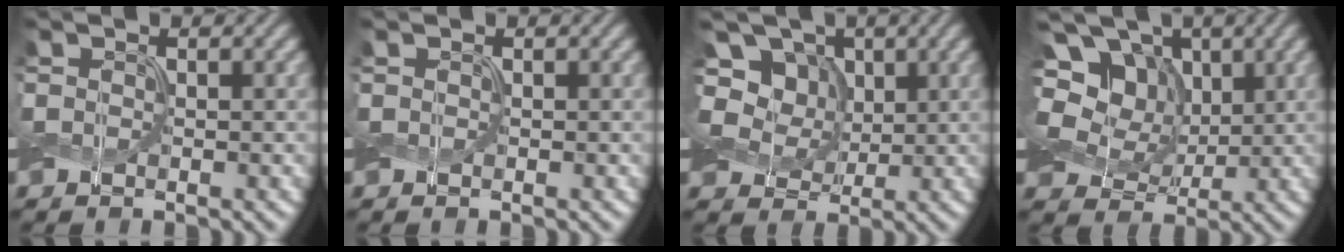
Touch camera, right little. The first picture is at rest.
{"total": 0.0}
{"total": 7.5, "force": [2.2, 6.1, 3.6], "torque": [-0.076, 0.023, 0.028]}
{"total": 9.7, "force": [2.5, 7.7, 5.3], "torque": [-0.131, 0.035, 0.022]}